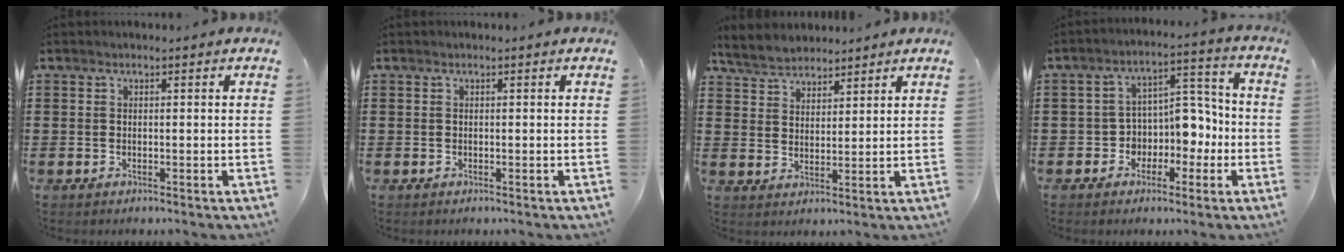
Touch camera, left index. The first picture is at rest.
{"total": 0.0}
{"total": 5.2, "force": [4.9, 1.4, 0.9], "torque": [-0.041, -0.015, 0.089]}
{"total": 6.2, "force": [-1.5, 5.4, 2.7], "torque": [-0.057, 0.005, -0.030]}